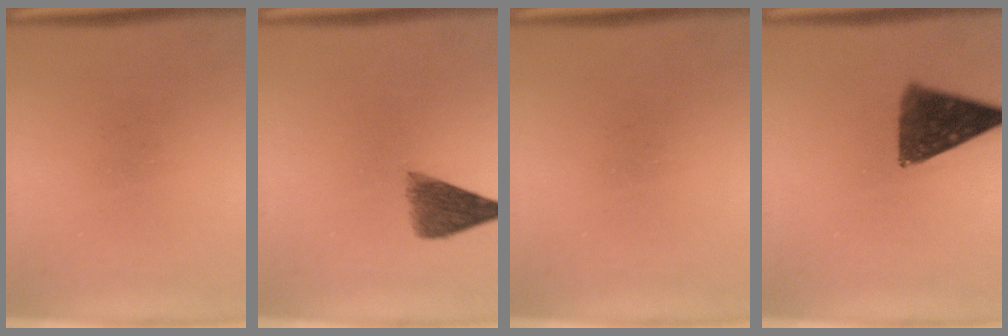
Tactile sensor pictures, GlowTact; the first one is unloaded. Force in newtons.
{"total": 5.2}
{"total": 0.0}
{"total": 10.4}